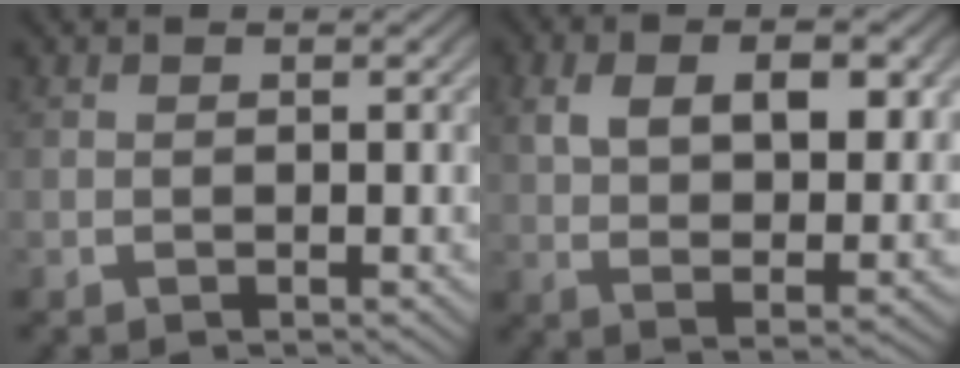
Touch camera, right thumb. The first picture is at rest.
{"total": 6.1, "force": [1.5, 3.1, 5.0], "torque": [-0.087, -0.008, 0.036]}